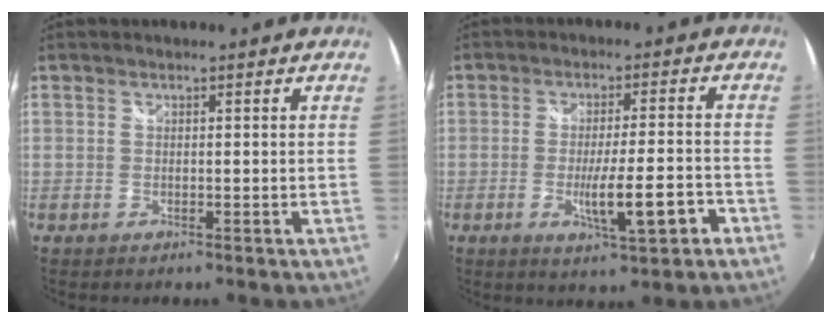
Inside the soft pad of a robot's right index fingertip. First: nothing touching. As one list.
[{"total": 9.3, "force": [-3.8, 1.0, 8.4], "torque": [-0.139, -0.020, -0.055]}]